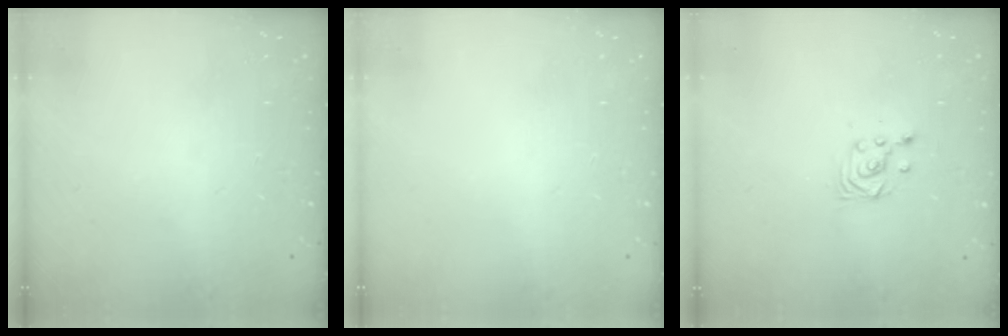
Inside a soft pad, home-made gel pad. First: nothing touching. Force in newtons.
{"total": 0.0}
{"total": 3.6, "press": 3.6, "slide": 0.3}